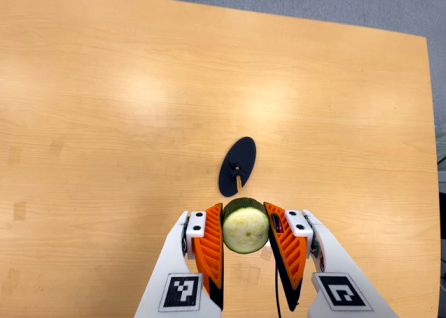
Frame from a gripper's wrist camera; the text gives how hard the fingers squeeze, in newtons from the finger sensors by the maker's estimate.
{"total": 11.9, "left": 10.5, "right": 13.2}